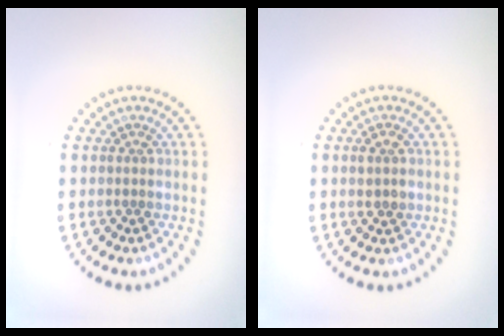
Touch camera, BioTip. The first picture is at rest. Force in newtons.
{"total": 1.5, "press": 1.5, "slide": 0.3}